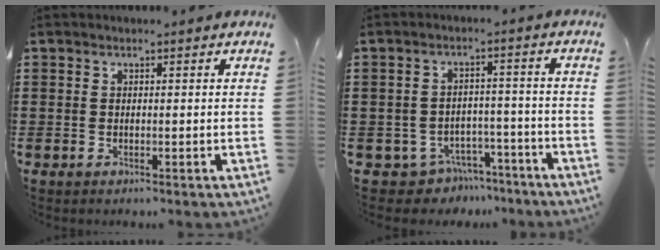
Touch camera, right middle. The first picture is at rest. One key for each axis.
{"total": 4.3, "fx": -3.9, "fy": 1.6, "fz": 0.6, "tx": -0.026, "ty": 0.009, "tz": -0.083}